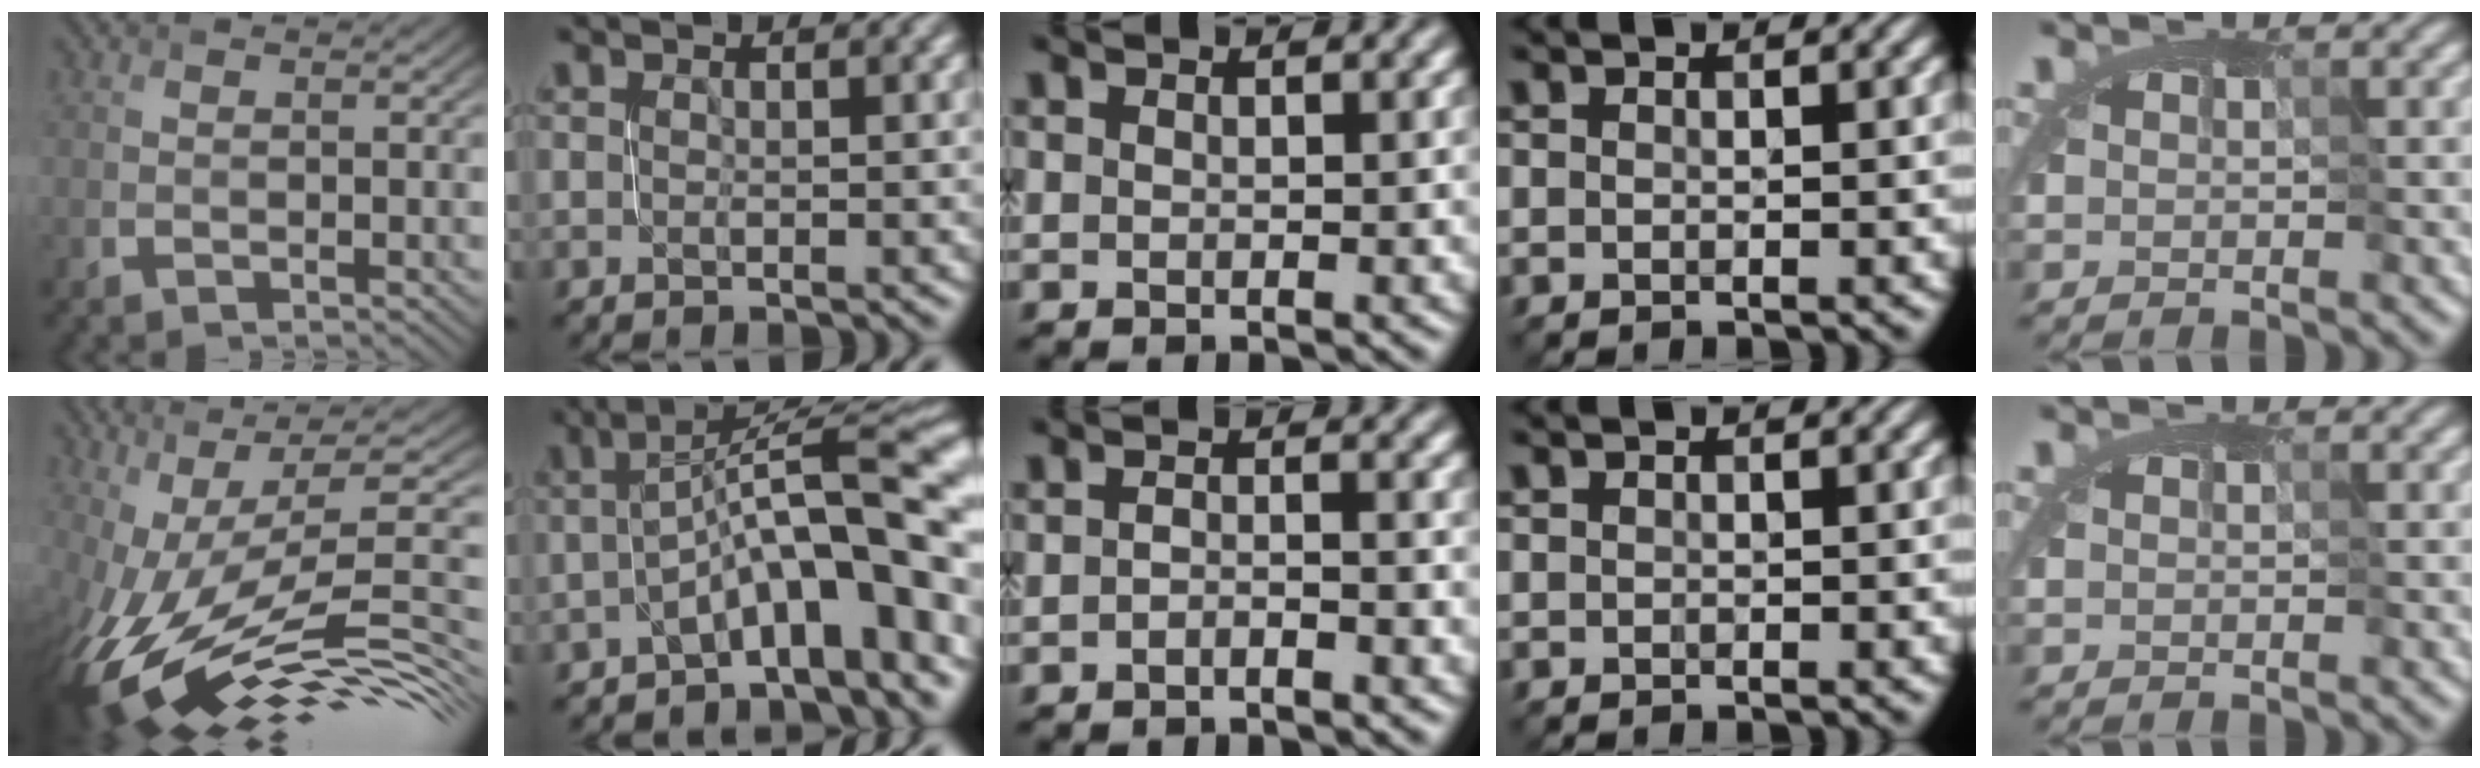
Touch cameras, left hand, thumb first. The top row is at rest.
{"thumb": {"total": 15.2, "force": [-2.3, 4.6, 14.3], "torque": [-0.271, 0.016, -0.034]}, "index": {"total": 9.6, "force": [-2.9, 2.1, 8.9], "torque": [-0.128, 0.027, -0.046]}, "middle": {"total": 1.4, "force": [-1.3, 0.1, 0.4], "torque": [-0.006, 0.002, -0.028]}}